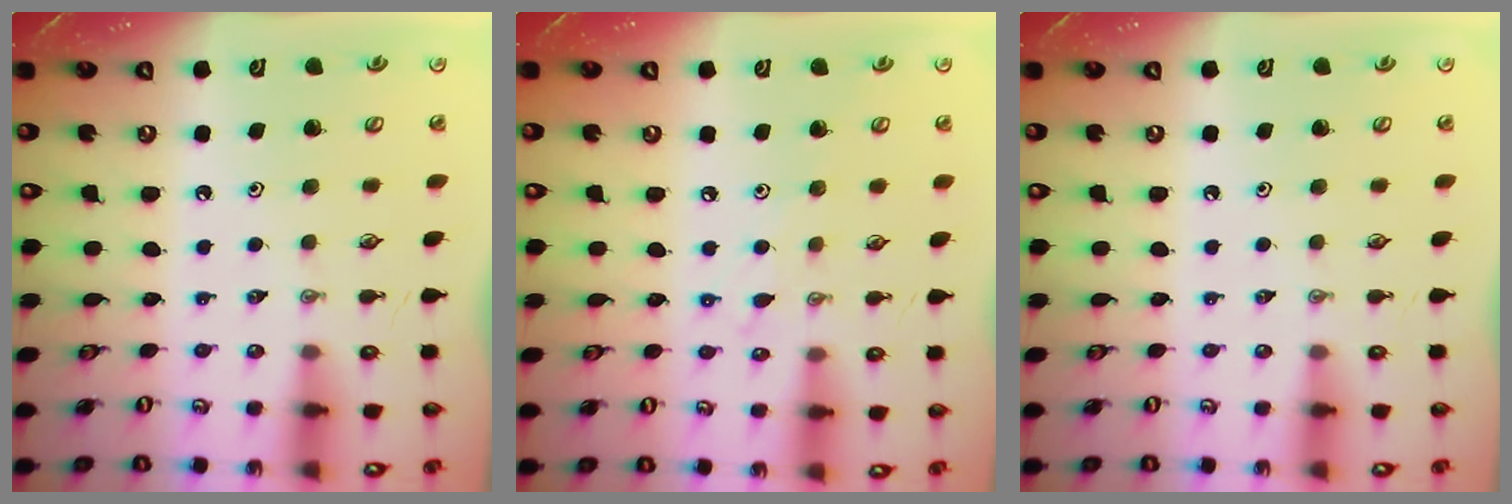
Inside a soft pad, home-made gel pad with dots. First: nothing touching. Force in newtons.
{"total": 6.6, "press": 6.6, "slide": 0.4}
{"total": 0.0}